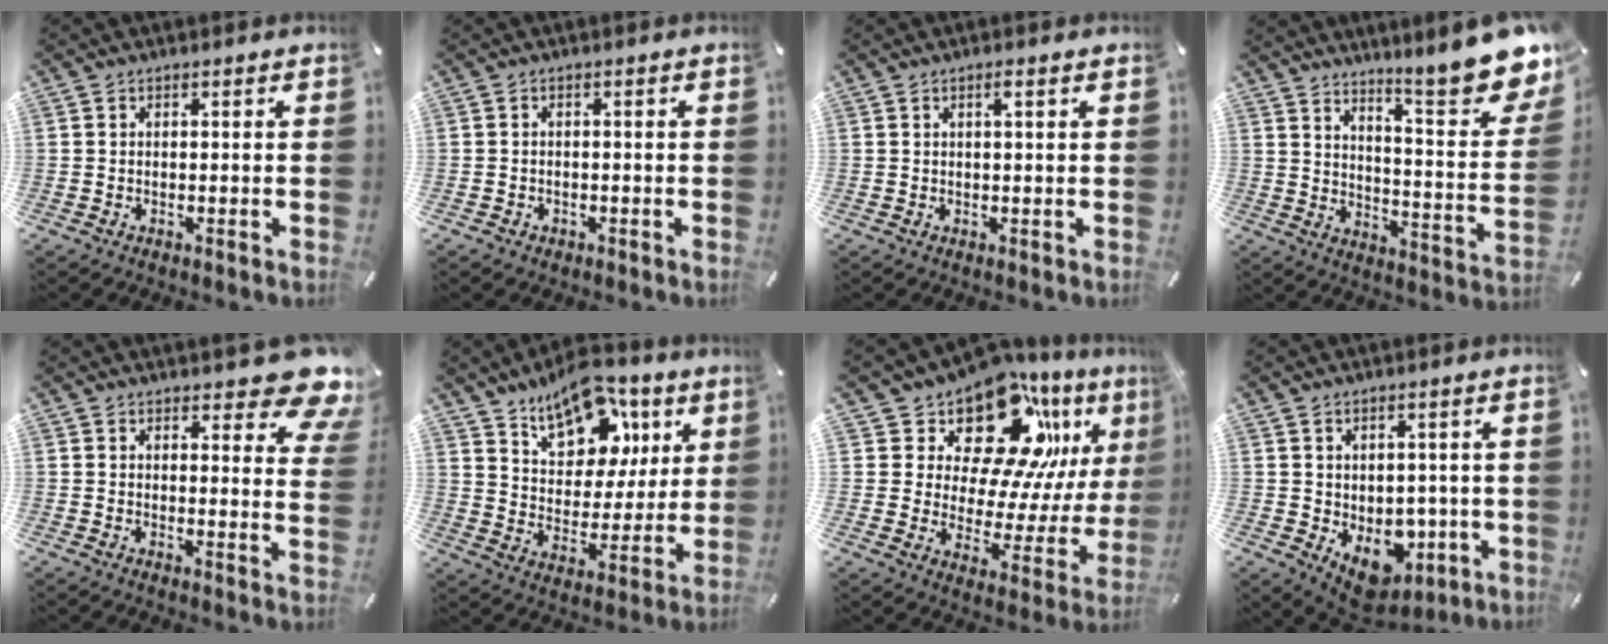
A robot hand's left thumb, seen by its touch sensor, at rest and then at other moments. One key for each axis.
{"total": 1.3, "fx": -0.7, "fy": 1.0, "fz": 0.0, "tx": -0.002, "ty": 0.006, "tz": -0.019}
{"total": 1.5, "fx": 0.5, "fy": 0.1, "fz": 1.4, "tx": -0.029, "ty": 0.000, "tz": 0.008}
{"total": 15.6, "fx": 12.1, "fy": 3.6, "fz": 9.1, "tx": -0.122, "ty": -0.110, "tz": 0.197}
{"total": 9.8, "fx": 7.1, "fy": 3.8, "fz": 5.5, "tx": -0.061, "ty": -0.053, "tz": 0.124}
{"total": 16.0, "fx": 10.4, "fy": 9.9, "fz": 7.1, "tx": -0.105, "ty": -0.063, "tz": 0.186}
{"total": 19.5, "fx": 13.5, "fy": 10.4, "fz": 9.4, "tx": -0.130, "ty": -0.108, "tz": 0.231}
{"total": 8.1, "fx": -1.8, "fy": 6.8, "fz": 3.9, "tx": -0.027, "ty": -0.001, "tz": -0.019}